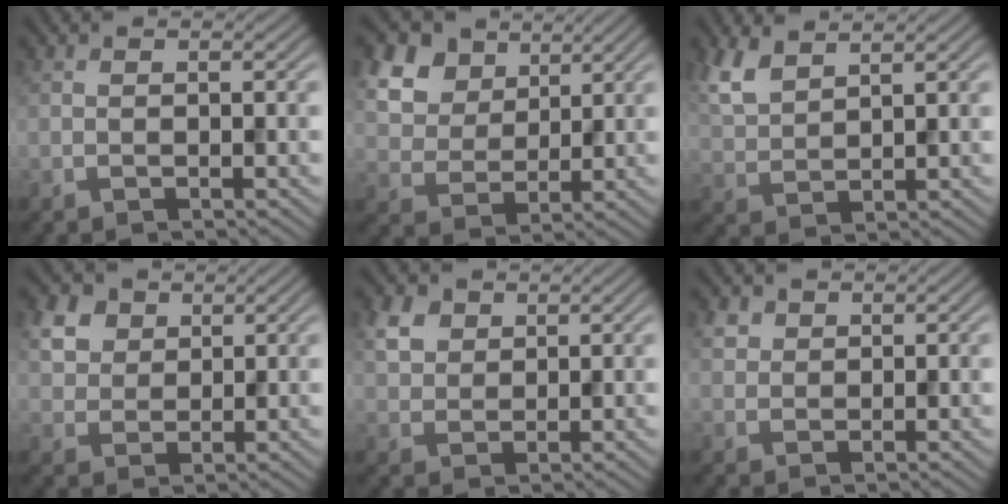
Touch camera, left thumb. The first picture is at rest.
{"total": 11.3, "force": [6.1, 7.8, 5.5], "torque": [-0.185, 0.013, 0.132]}
{"total": 5.1, "force": [3.6, 2.0, 3.1], "torque": [-0.087, 0.006, 0.080]}
{"total": 5.0, "force": [2.4, 3.7, 2.3], "torque": [-0.069, 0.006, 0.048]}
{"total": 4.1, "force": [2.0, 2.9, 1.9], "torque": [-0.052, 0.004, 0.043]}
{"total": 1.9, "force": [1.1, 1.5, 0.5], "torque": [-0.016, 0.002, 0.023]}